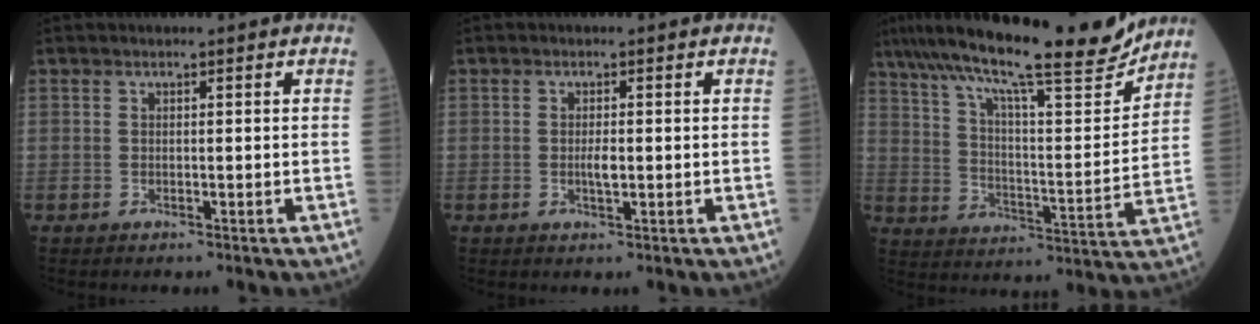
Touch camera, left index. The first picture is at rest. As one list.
[{"total": 1.8, "force": [-0.2, 0.5, 1.7], "torque": [-0.035, 0.000, -0.003]}, {"total": 21.6, "force": [18.2, 1.9, 11.4], "torque": [-0.198, -0.002, 0.276]}]